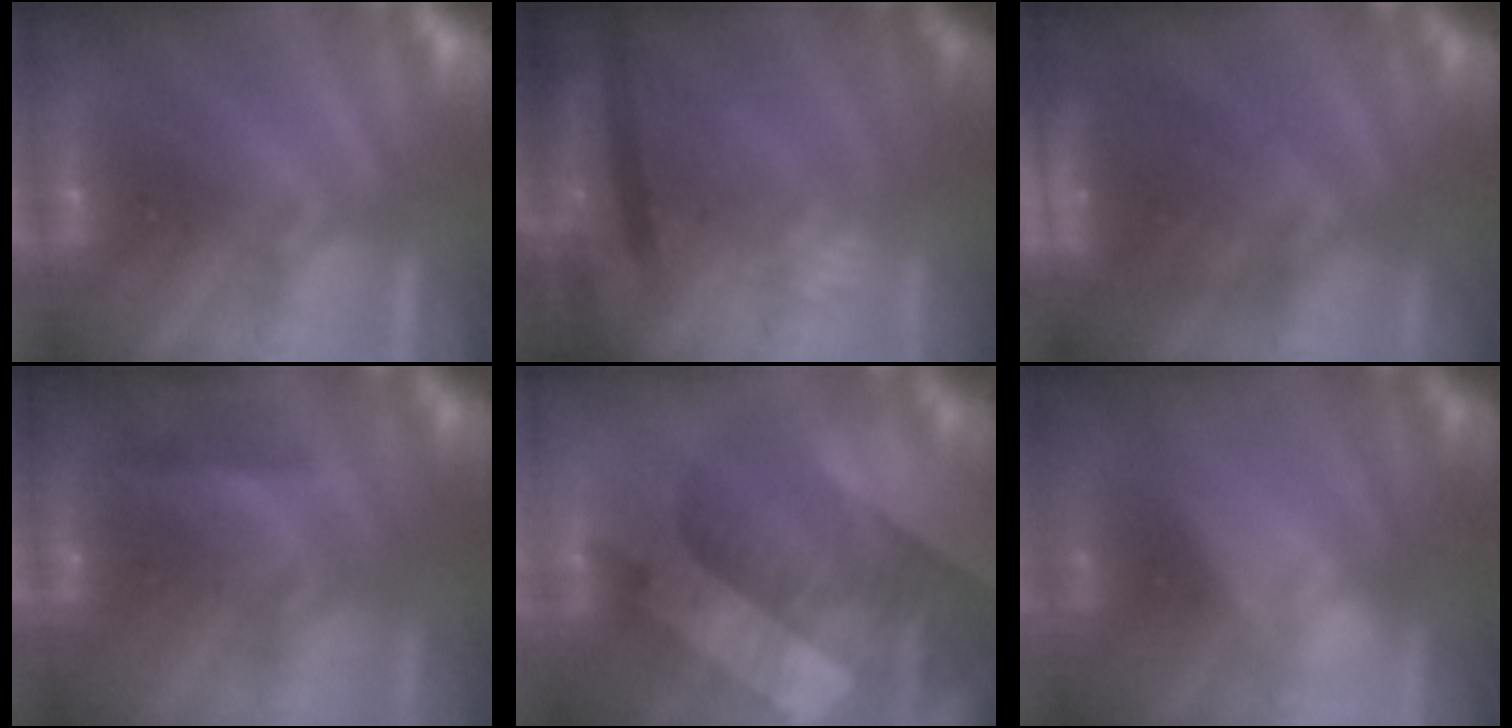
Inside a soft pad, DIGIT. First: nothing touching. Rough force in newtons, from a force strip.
{"total": 9.2}
{"total": 9.8}
{"total": 5.6}
{"total": 3.2}
{"total": 2.8}